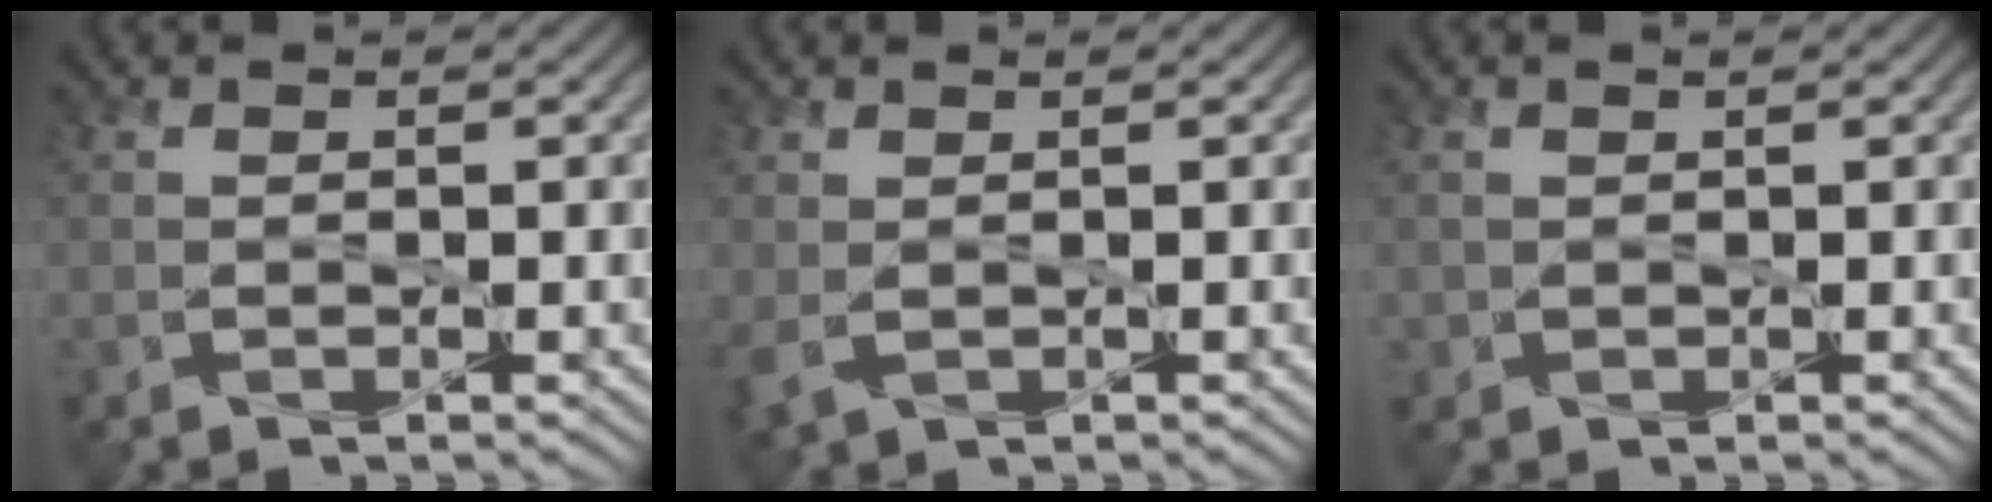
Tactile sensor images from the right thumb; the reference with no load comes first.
{"total": 2.5, "force": [0.2, 1.9, 1.7], "torque": [-0.055, -0.008, 0.003]}
{"total": 0.7, "force": [0.4, 0.5, 0.2], "torque": [-0.008, -0.002, 0.009]}